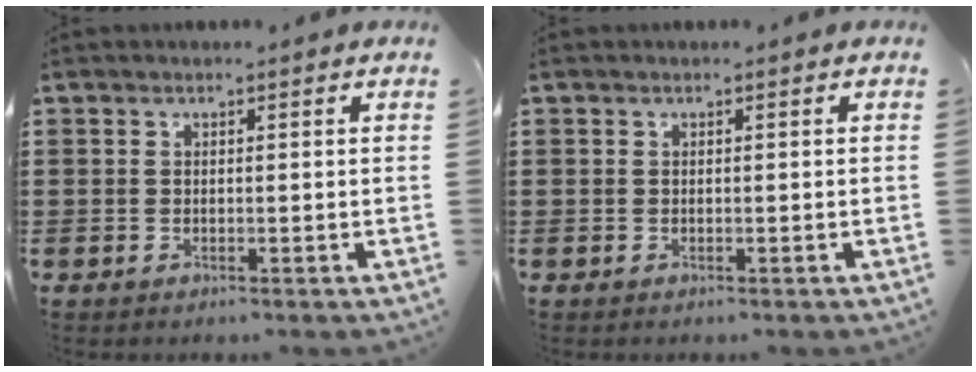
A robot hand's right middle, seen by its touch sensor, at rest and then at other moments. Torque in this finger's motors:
{"motor_torque": [0.00, 0.00, 0.00, 0.00]}